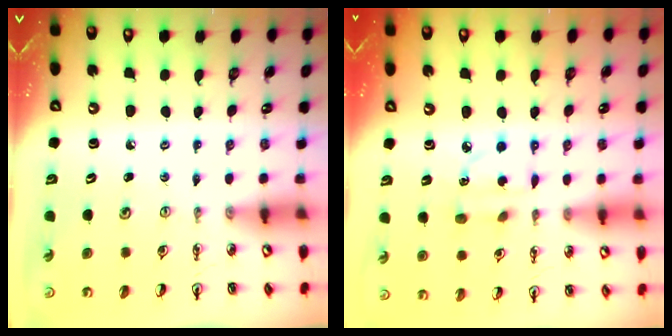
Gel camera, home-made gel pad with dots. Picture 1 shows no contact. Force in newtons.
{"total": 4.9, "press": 4.9, "slide": 0.2}